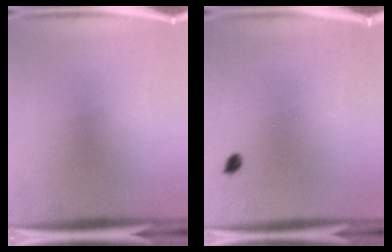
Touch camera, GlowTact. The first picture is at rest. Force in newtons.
{"total": 1.0}